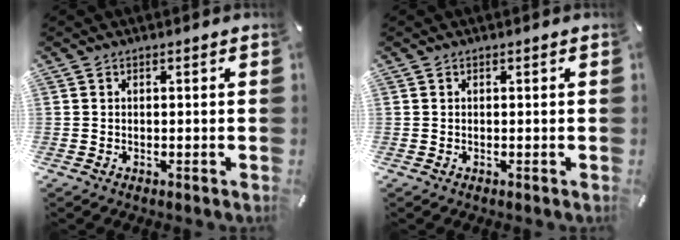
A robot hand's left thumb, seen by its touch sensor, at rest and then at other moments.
{"total": 0.0}